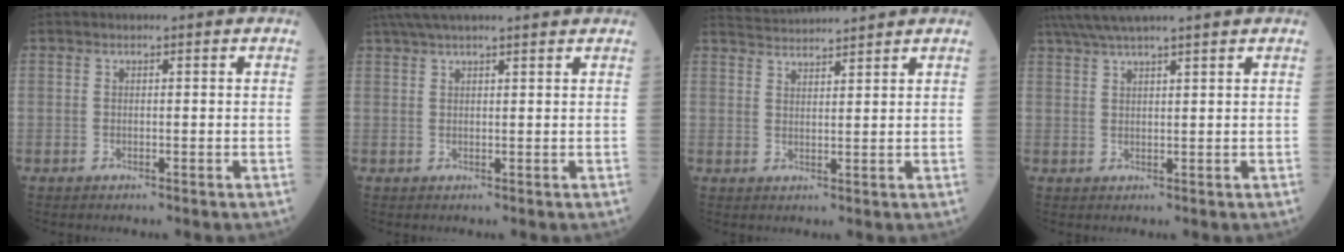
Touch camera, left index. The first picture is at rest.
{"total": 9.9, "force": [8.5, 0.3, 4.9], "torque": [-0.083, 0.039, 0.122]}
{"total": 5.5, "force": [5.4, -1.0, 0.5], "torque": [-0.017, 0.024, 0.093]}
{"total": 8.0, "force": [6.8, -0.9, 4.1], "torque": [-0.072, 0.032, 0.110]}